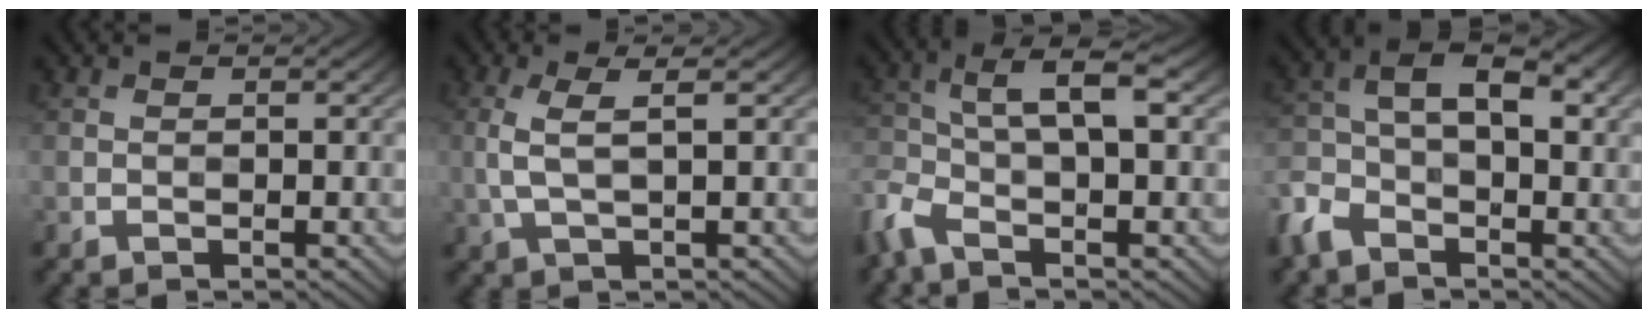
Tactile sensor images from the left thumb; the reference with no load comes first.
{"total": 3.9, "force": [0.7, 1.0, 3.7], "torque": [-0.083, 0.006, 0.016]}
{"total": 7.1, "force": [-1.9, 2.2, 6.4], "torque": [-0.146, 0.007, -0.059]}
{"total": 8.9, "force": [-2.0, 5.2, 6.9], "torque": [-0.141, 0.002, -0.061]}